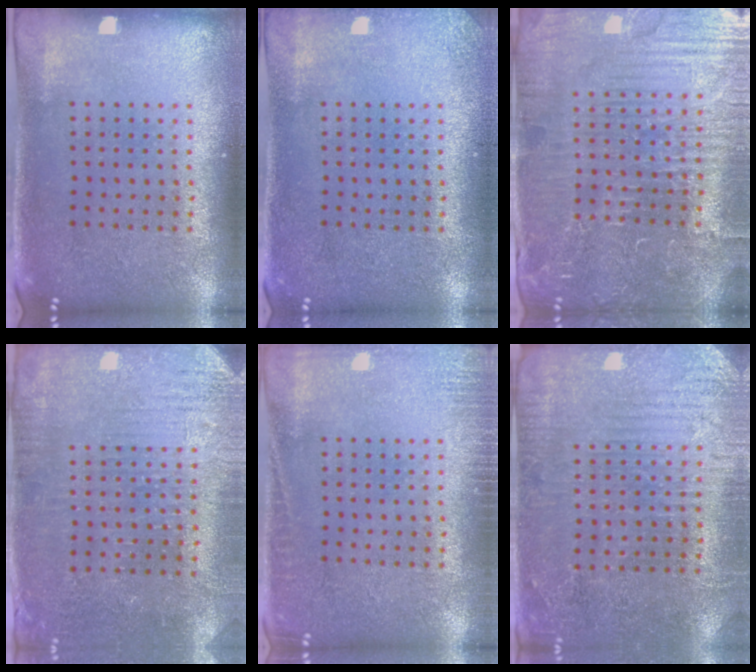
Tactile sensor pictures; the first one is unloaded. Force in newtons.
{"total": 1.2, "press": 1.2, "slide": 0.1}
{"total": 5.4, "press": 5.1, "slide": 2.0}
{"total": 3.0, "press": 2.8, "slide": 0.8}
{"total": 1.9, "press": 1.9, "slide": 0.4}
{"total": 2.9, "press": 2.8, "slide": 0.6}